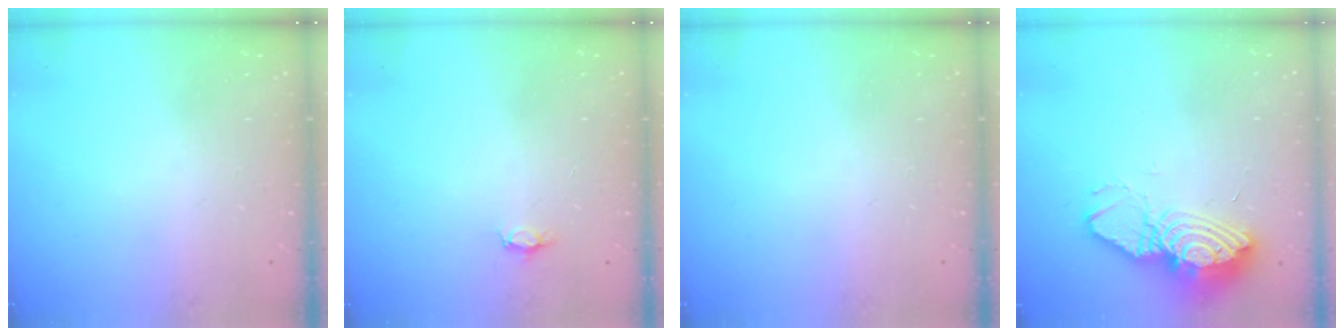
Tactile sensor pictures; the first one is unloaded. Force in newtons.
{"total": 2.8, "press": 2.8, "slide": 0.4}
{"total": 0.0}
{"total": 13.0, "press": 13.0, "slide": 1.1}